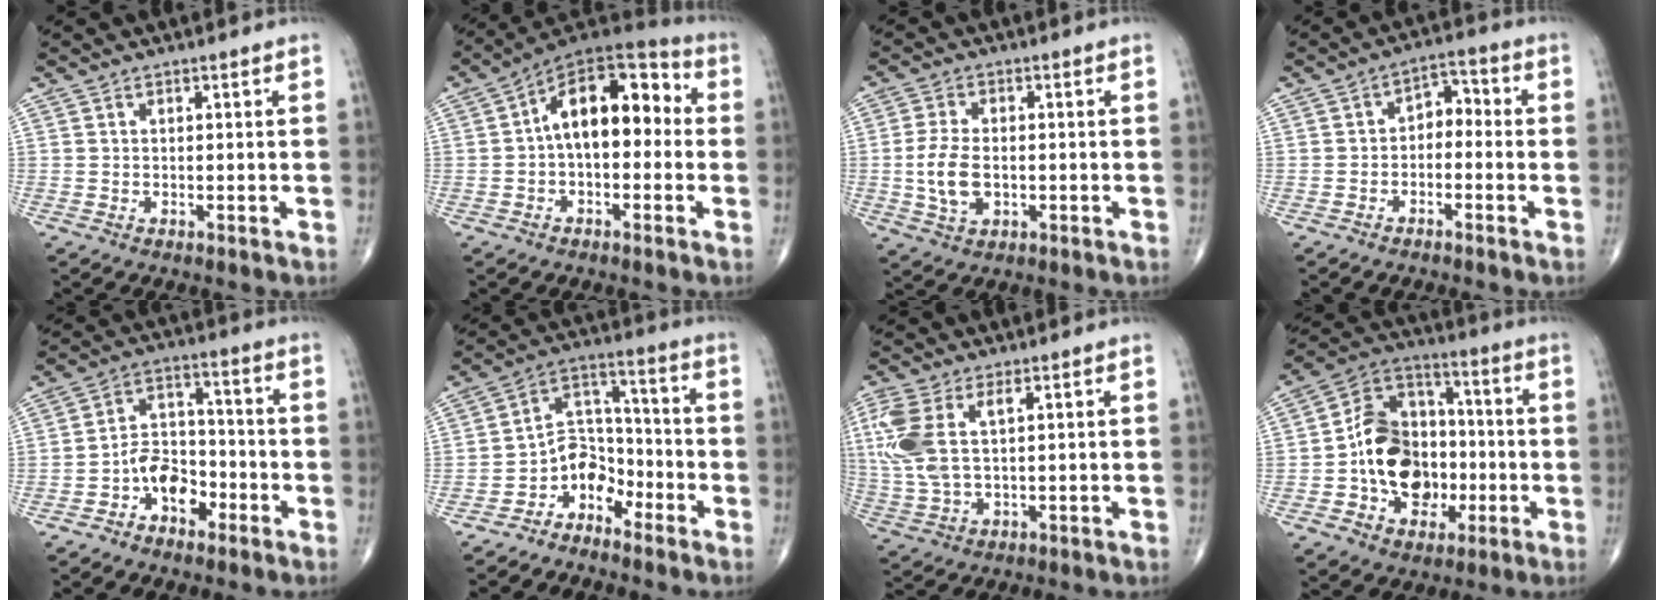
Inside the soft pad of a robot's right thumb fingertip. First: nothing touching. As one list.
[{"total": 15.0, "force": [0.6, 8.6, 12.2], "torque": [-0.146, 0.049, -0.007]}, {"total": 7.1, "force": [-0.9, 4.4, 5.5], "torque": [-0.110, 0.004, -0.014]}, {"total": 4.9, "force": [-1.4, 3.3, 3.3], "torque": [-0.026, 0.038, -0.037]}, {"total": 8.5, "force": [-3.9, 5.8, 4.9], "torque": [-0.051, 0.046, -0.073]}, {"total": 7.7, "force": [-5.0, 5.3, 2.4], "torque": [-0.005, 0.081, -0.104]}, {"total": 10.6, "force": [2.8, 5.3, 8.7], "torque": [-0.226, 0.007, 0.061]}, {"total": 17.7, "force": [-2.9, 13.5, 11.2], "torque": [-0.140, 0.043, -0.050]}]